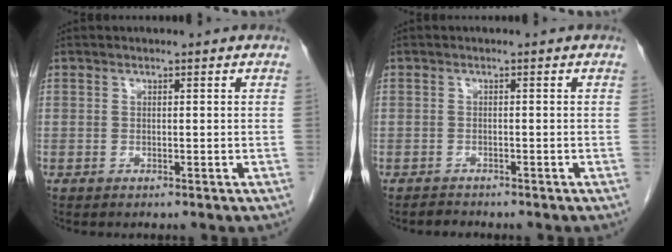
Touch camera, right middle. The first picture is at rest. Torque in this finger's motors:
{"motor_torque": [0.16, -0.11, -0.10, -0.07]}